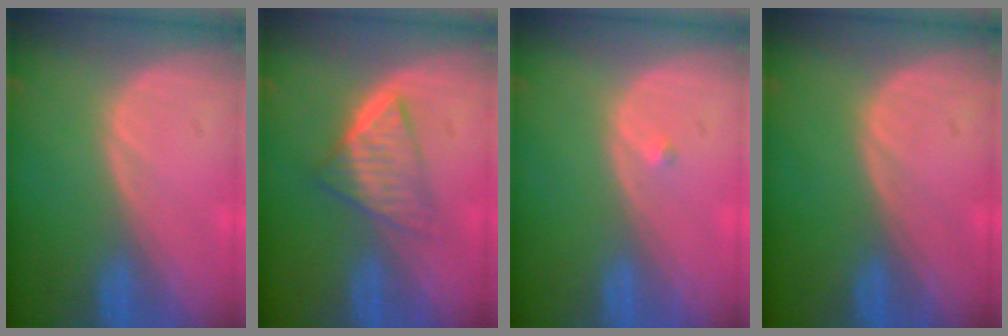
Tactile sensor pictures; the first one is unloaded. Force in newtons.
{"total": 6.4, "press": 5.4, "slide": 3.4}
{"total": 0.5, "press": 0.4, "slide": 0.3}
{"total": 0.0}